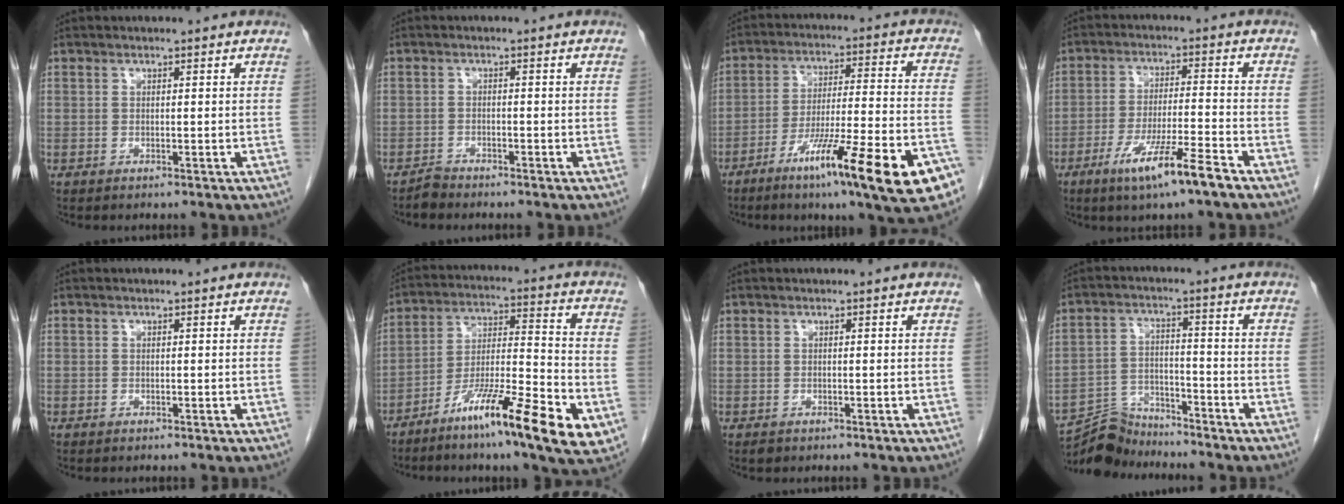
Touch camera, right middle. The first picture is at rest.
{"total": 1.5, "force": [-1.4, 0.3, -0.1], "torque": [0.003, -0.002, -0.026]}
{"total": 20.7, "force": [-11.7, 1.4, 17.0], "torque": [-0.216, -0.022, -0.183]}
{"total": 9.3, "force": [-5.9, -0.1, 7.2], "torque": [-0.133, -0.018, -0.105]}
{"total": 0.0}
{"total": 16.7, "force": [-8.4, 1.5, 14.4], "torque": [-0.236, -0.018, -0.141]}
{"total": 0.6, "force": [-0.5, 0.4, 0.2], "torque": [-0.008, -0.001, -0.007]}
{"total": 7.9, "force": [-7.7, 2.0, 0.2], "torque": [-0.006, 0.007, -0.141]}